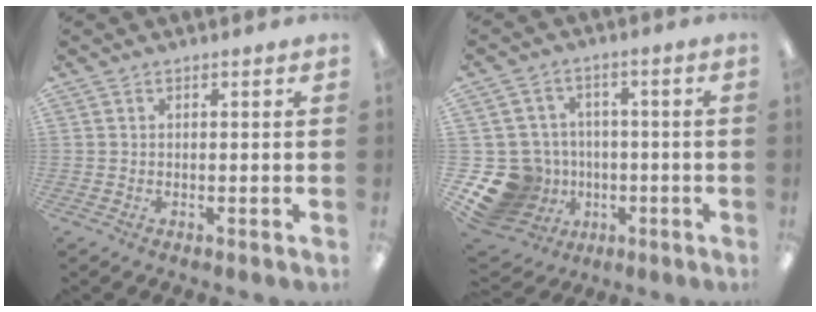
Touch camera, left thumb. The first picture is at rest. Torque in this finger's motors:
{"motor_torque": [-0.44, 1.39, 0.45, -0.54, 0.05]}